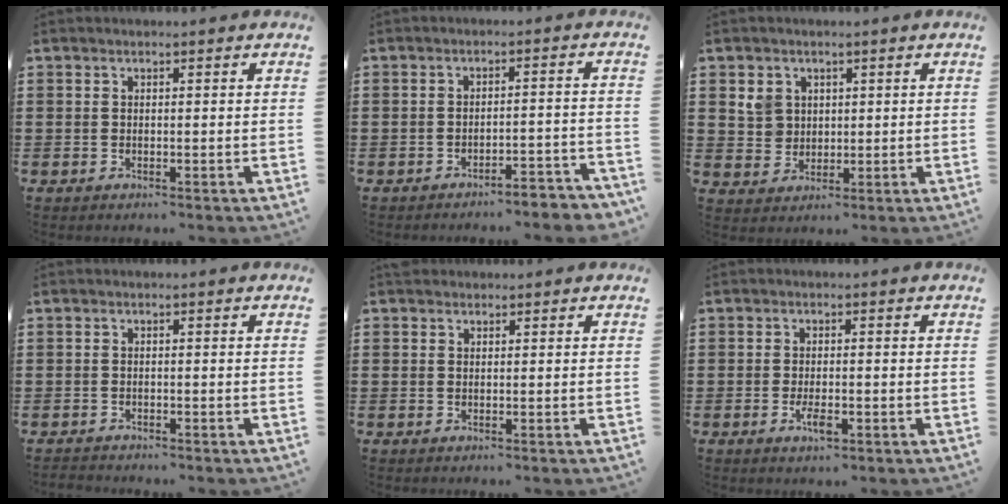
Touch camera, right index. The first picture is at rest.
{"total": 3.2, "force": [-3.0, -0.1, 0.8], "torque": [-0.017, -0.001, -0.064]}
{"total": 4.2, "force": [1.5, 3.8, 1.0], "torque": [-0.037, 0.014, 0.028]}
{"total": 0.9, "force": [-0.9, 0.1, -0.1], "torque": [-0.001, 0.002, -0.020]}
{"total": 0.8, "force": [0.6, 0.5, 0.0], "torque": [-0.001, 0.002, 0.012]}
{"total": 2.8, "force": [-1.1, 0.9, 2.4], "torque": [-0.056, -0.007, -0.024]}